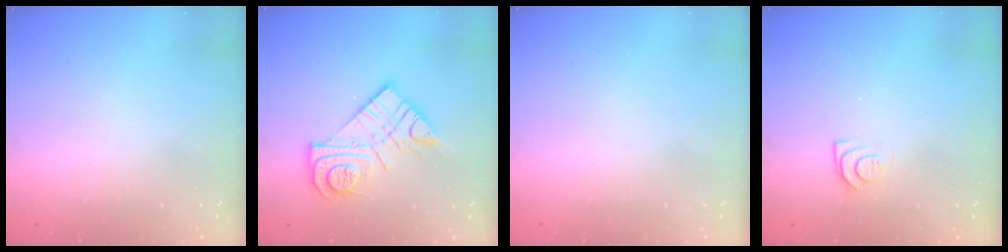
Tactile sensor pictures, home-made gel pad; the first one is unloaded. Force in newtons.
{"total": 14.1, "press": 14.1, "slide": 1.0}
{"total": 1.8, "press": 1.7, "slide": 0.1}
{"total": 7.9, "press": 7.8, "slide": 0.7}